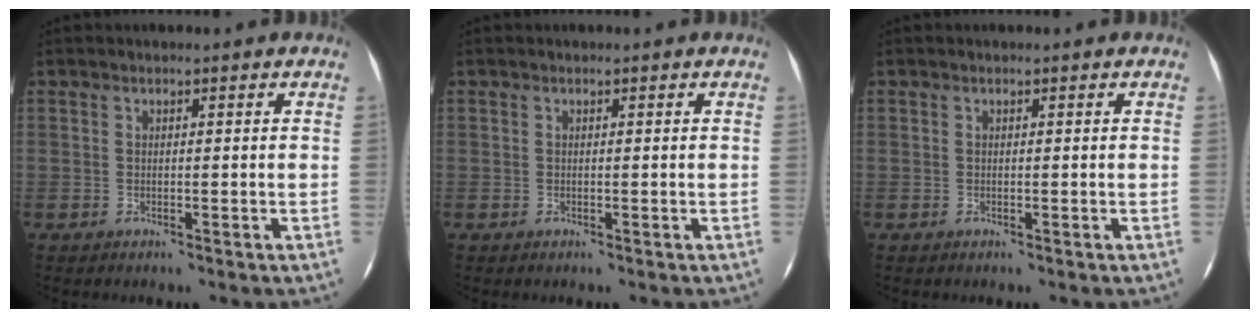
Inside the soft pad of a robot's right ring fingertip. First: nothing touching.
{"total": 0.0}
{"total": 0.0}